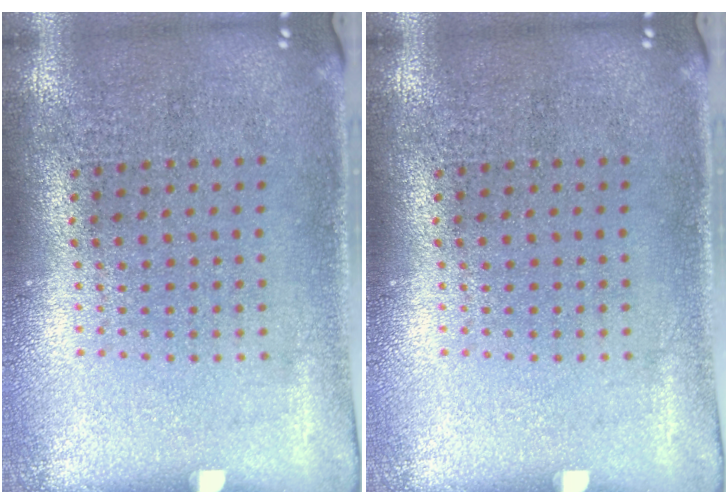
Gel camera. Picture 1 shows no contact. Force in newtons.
{"total": 0.0}